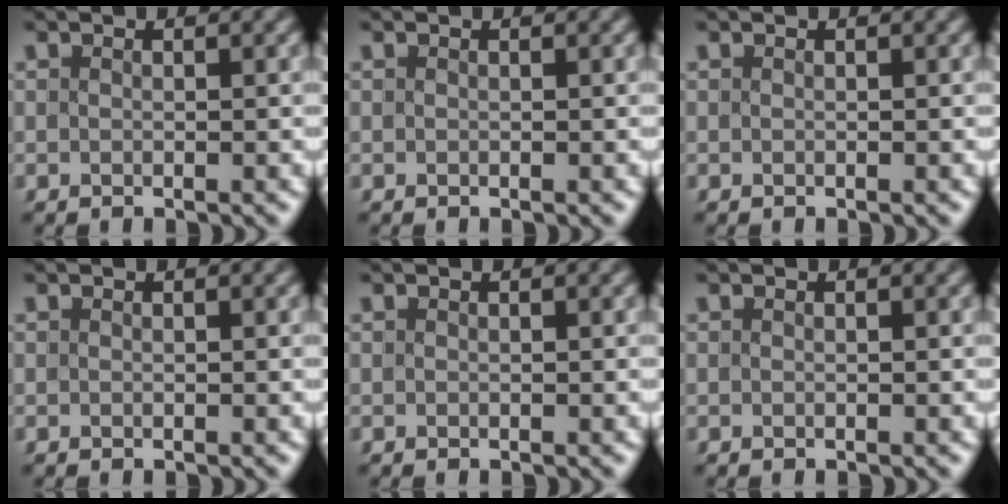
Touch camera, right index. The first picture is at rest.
{"total": 0.0}
{"total": 0.0}
{"total": 0.0}
{"total": 0.0}
{"total": 0.0}